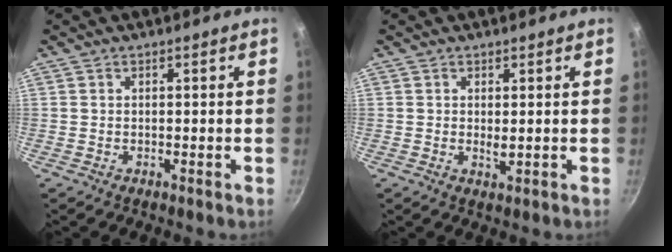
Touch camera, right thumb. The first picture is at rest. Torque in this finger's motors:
{"motor_torque": [-0.29, 0.38, -0.39, -0.04, 0.05]}